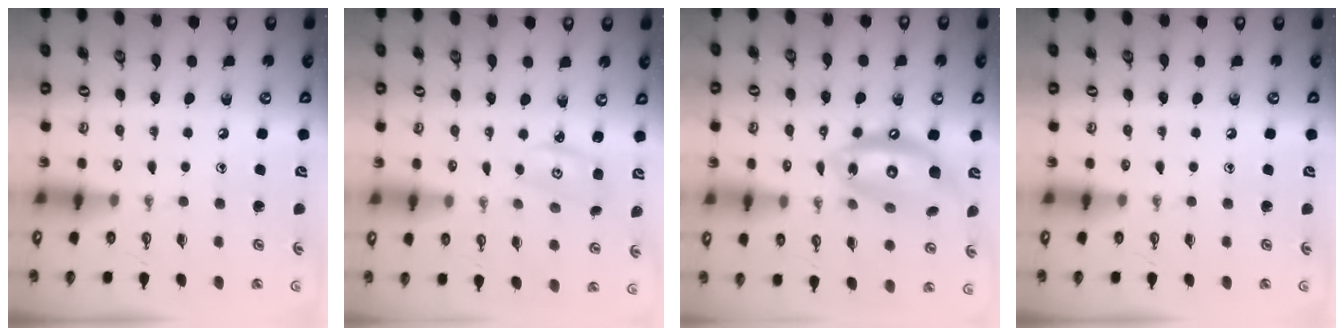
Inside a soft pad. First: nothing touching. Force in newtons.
{"total": 2.6, "press": 2.6, "slide": 0.2}
{"total": 15.7, "press": 15.6, "slide": 1.8}
{"total": 0.0}